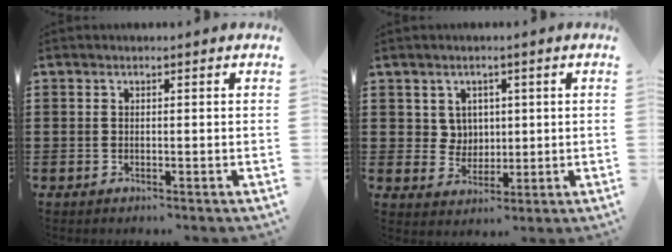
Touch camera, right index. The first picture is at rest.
{"total": 3.9, "force": [1.6, 3.4, 0.8], "torque": [-0.033, 0.010, 0.030]}